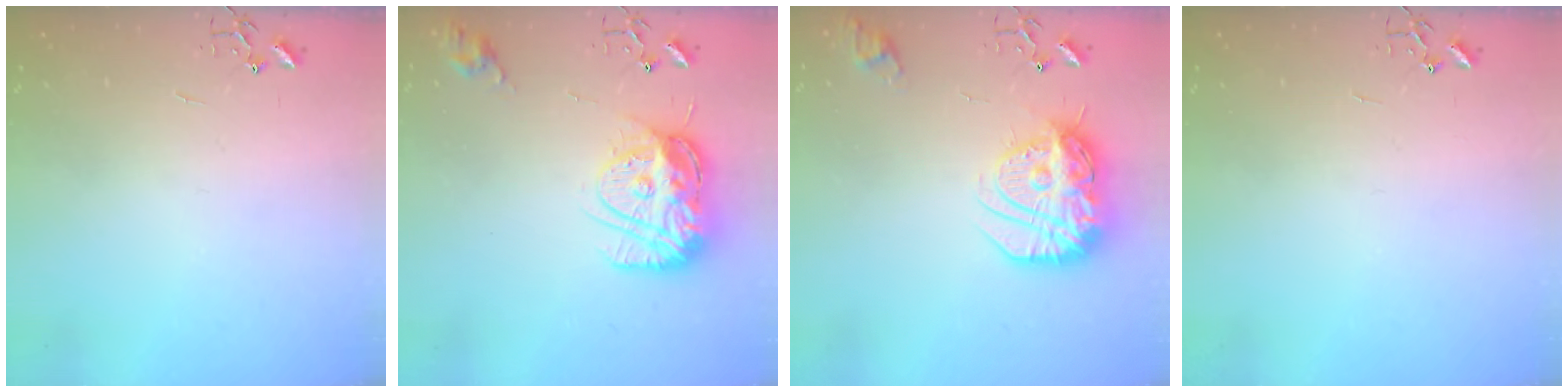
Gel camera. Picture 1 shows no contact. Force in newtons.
{"total": 15.2, "press": 15.1, "slide": 1.5}
{"total": 18.9, "press": 18.8, "slide": 1.8}
{"total": 0.0}